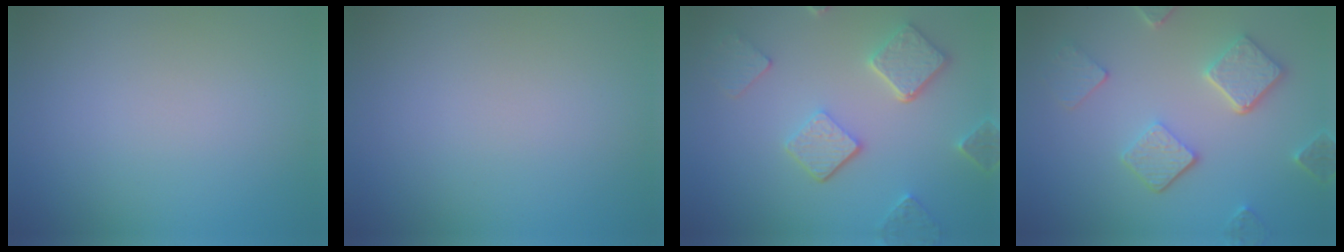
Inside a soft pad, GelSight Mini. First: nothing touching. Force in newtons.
{"total": 0.0}
{"total": 5.1, "press": 3.9, "slide": 3.2}
{"total": 4.9, "press": 3.8, "slide": 3.1}